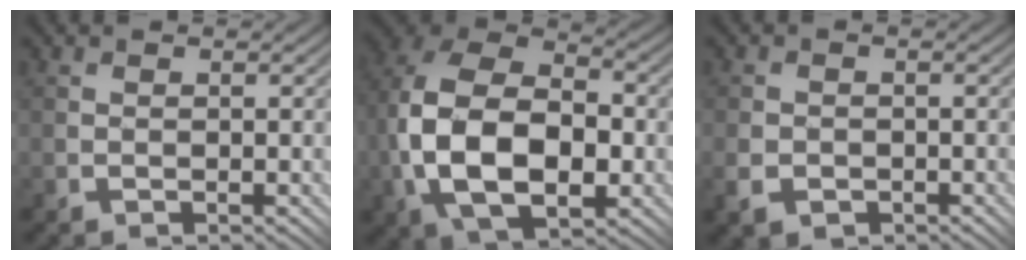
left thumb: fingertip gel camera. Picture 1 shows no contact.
{"total": 14.7, "force": [-2.4, 9.3, 11.1], "torque": [-0.235, -0.010, -0.047]}
{"total": 2.8, "force": [-1.3, 2.3, 1.2], "torque": [-0.025, -0.005, -0.027]}